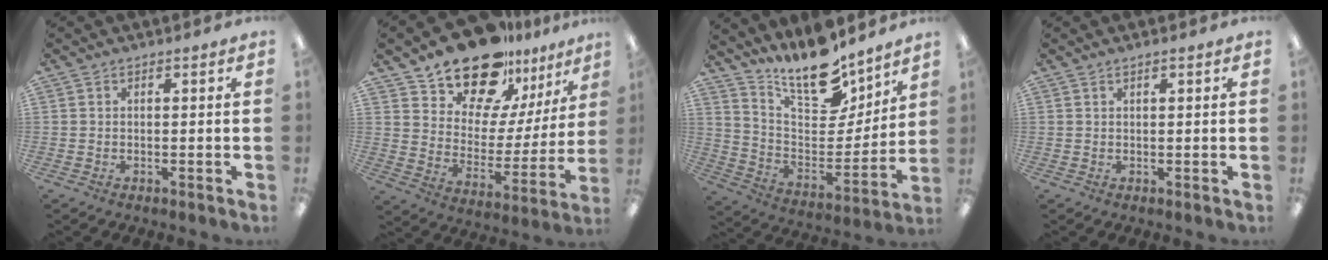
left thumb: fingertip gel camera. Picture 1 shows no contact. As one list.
[{"total": 17.9, "force": [15.2, 8.0, 4.9], "torque": [-0.097, -0.122, 0.278]}, {"total": 17.7, "force": [14.8, 6.4, 7.2], "torque": [-0.127, -0.116, 0.263]}, {"total": 0.9, "force": [0.6, 0.2, 0.6], "torque": [-0.013, 0.000, 0.010]}]